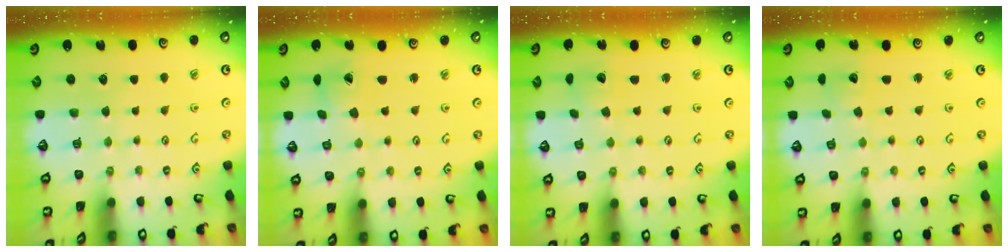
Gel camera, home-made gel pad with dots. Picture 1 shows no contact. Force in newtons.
{"total": 2.9, "press": 2.9, "slide": 0.4}
{"total": 2.4, "press": 2.4, "slide": 0.3}
{"total": 2.3, "press": 2.3, "slide": 0.1}